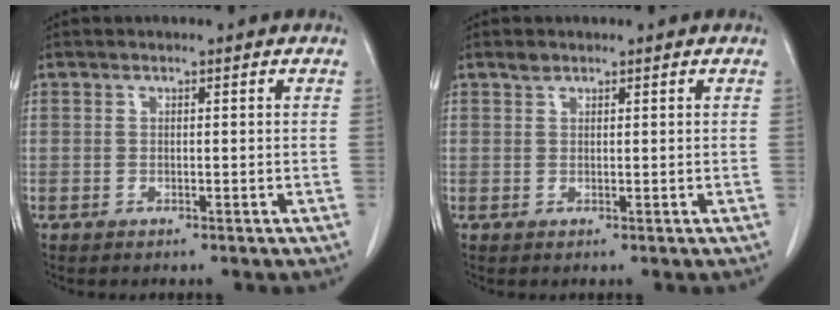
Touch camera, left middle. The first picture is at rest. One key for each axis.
{"total": 0.8, "fx": 0.7, "fy": 0.4, "fz": 0.2, "tx": -0.006, "ty": 0.001, "tz": 0.014}